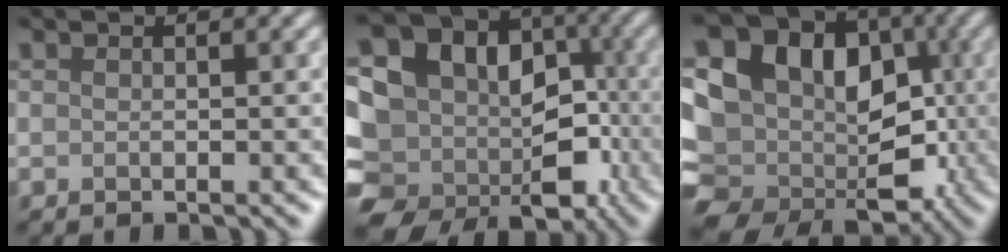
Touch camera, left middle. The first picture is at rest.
{"total": 21.8, "force": [-7.0, 18.2, 9.8], "torque": [-0.145, 0.007, -0.125]}
{"total": 21.7, "force": [-2.8, 18.5, 11.0], "torque": [-0.173, 0.015, -0.069]}